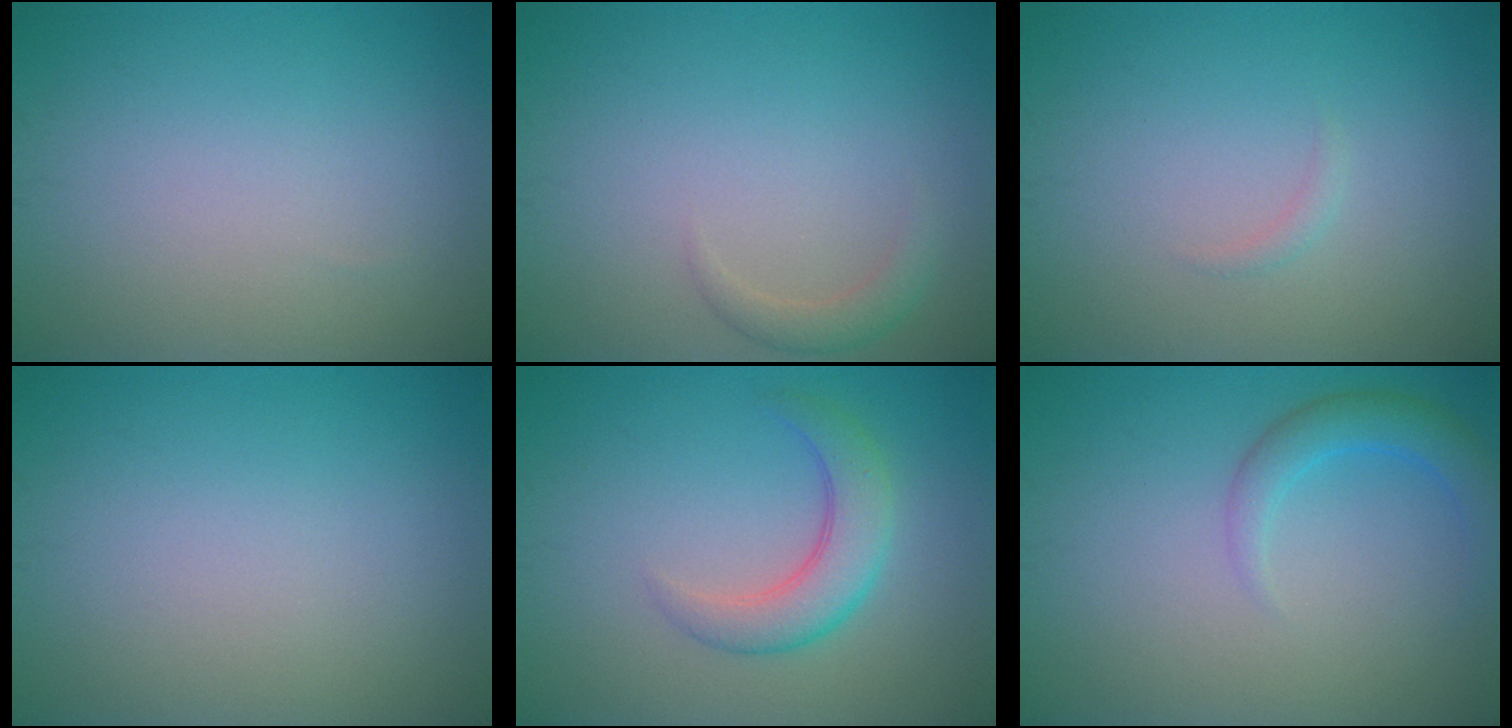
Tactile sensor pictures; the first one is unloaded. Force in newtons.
{"total": 1.5, "press": 1.5, "slide": 0.2}
{"total": 0.6, "press": 0.6, "slide": 0.1}
{"total": 0.0}
{"total": 3.9, "press": 3.9, "slide": 0.2}
{"total": 2.7, "press": 2.7, "slide": 0.2}